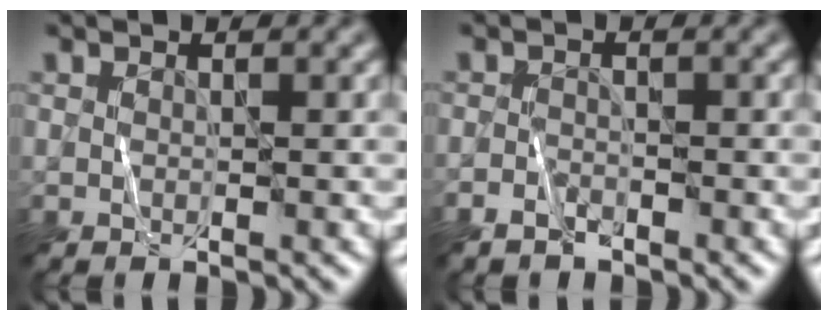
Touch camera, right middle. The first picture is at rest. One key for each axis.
{"total": 1.5, "fx": -1.3, "fy": 0.5, "fz": 0.4, "tx": -0.007, "ty": 0.003, "tz": -0.026}